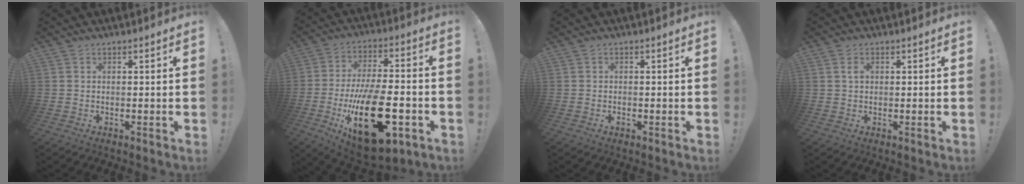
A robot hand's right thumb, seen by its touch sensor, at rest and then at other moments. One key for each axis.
{"total": 27.3, "fx": -8.0, "fy": 12.9, "fz": 22.7, "tx": -0.385, "ty": 0.045, "tz": -0.111}
{"total": 0.7, "fx": -0.6, "fy": 0.2, "fz": 0.2, "tx": -0.002, "ty": -0.001, "tz": -0.010}
{"total": 1.5, "fx": 0.4, "fy": 0.9, "fz": 1.2, "tx": -0.022, "ty": 0.003, "tz": 0.006}